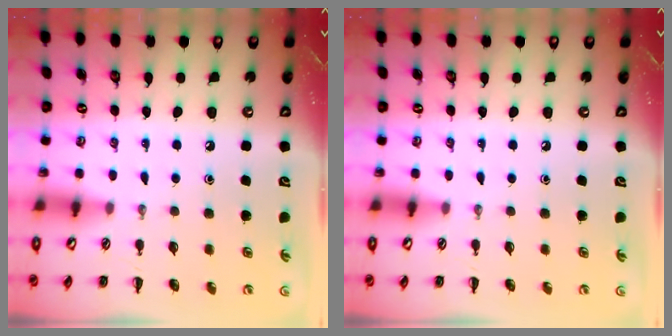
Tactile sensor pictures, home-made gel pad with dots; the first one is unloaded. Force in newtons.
{"total": 0.0}